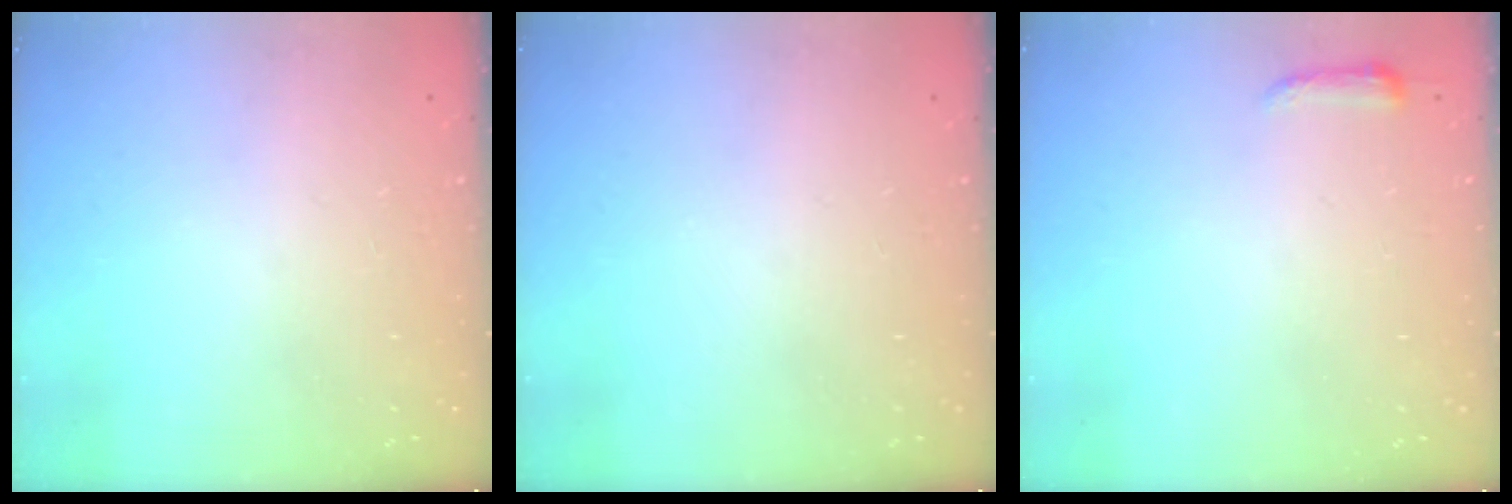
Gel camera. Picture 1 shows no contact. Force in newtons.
{"total": 0.0}
{"total": 3.3, "press": 3.2, "slide": 0.8}